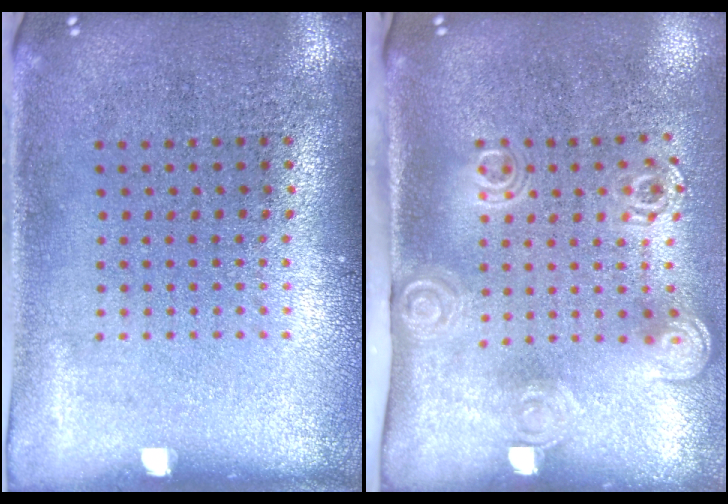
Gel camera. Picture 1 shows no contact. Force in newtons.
{"total": 2.0, "press": 1.4, "slide": 1.5}